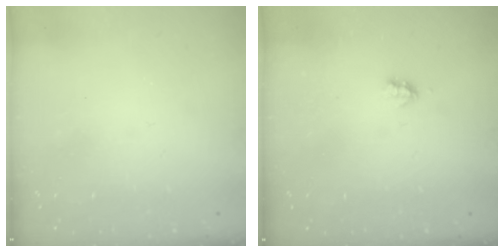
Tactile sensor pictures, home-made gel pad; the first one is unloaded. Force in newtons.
{"total": 1.9, "press": 1.8, "slide": 0.4}